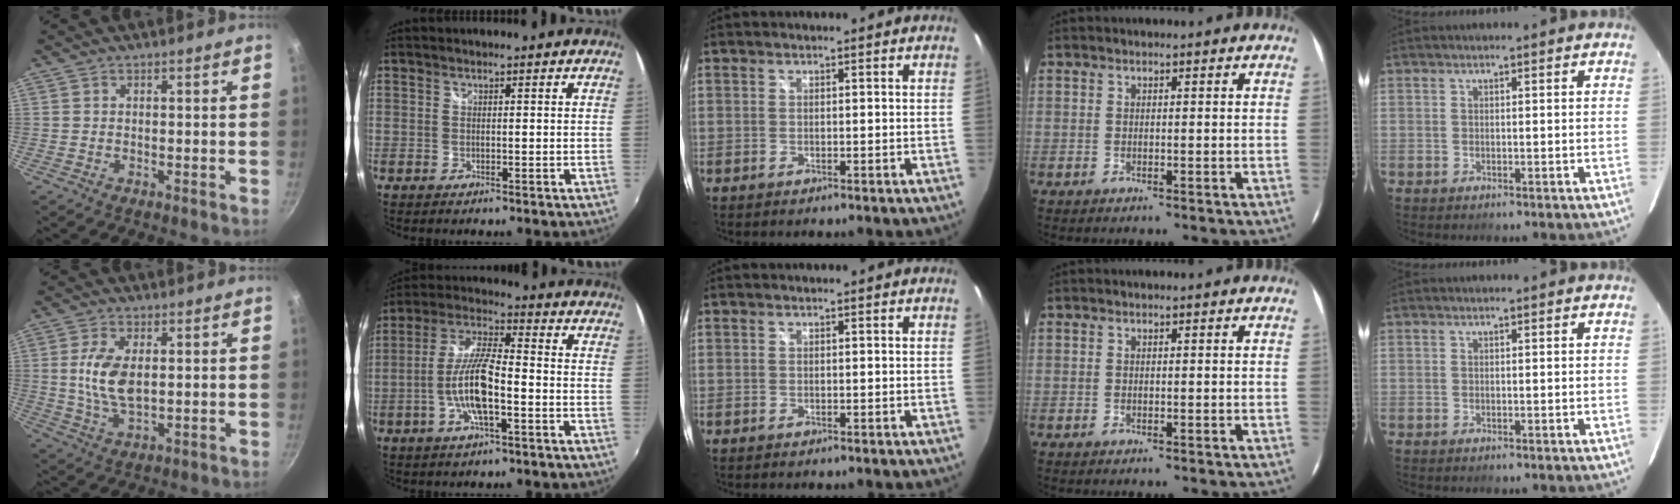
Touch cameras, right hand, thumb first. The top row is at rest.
{"thumb": {"total": 9.1, "force": [1.1, 4.8, 7.7], "torque": [-0.152, -0.005, 0.022]}, "index": {"total": 11.0, "force": [-3.5, 2.5, 10.1], "torque": [-0.211, 0.001, -0.066]}}